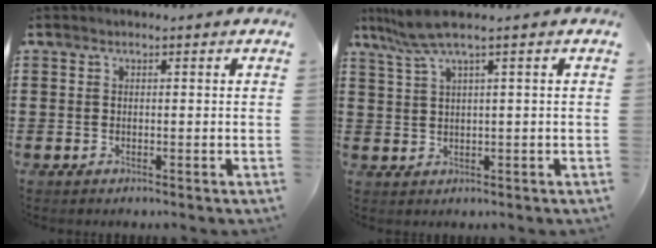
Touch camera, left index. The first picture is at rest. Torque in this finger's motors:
{"motor_torque": [0.28, -0.57, 0.07, 0.01]}